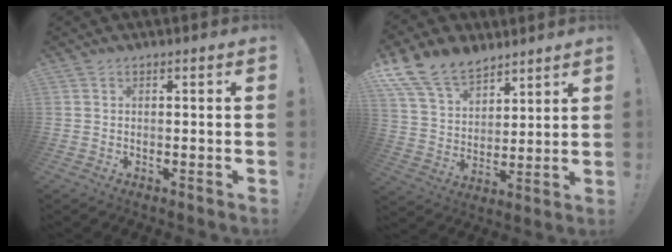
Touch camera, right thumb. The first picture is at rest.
{"total": 15.1, "force": [11.2, 8.4, 5.6], "torque": [-0.107, -0.073, 0.214]}